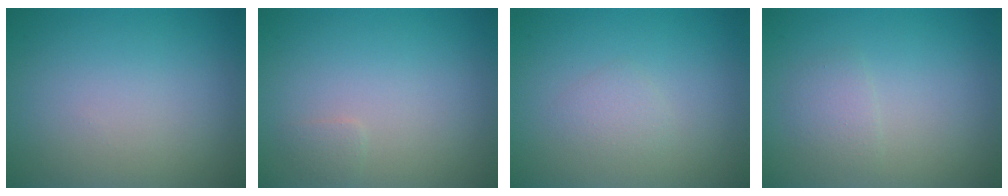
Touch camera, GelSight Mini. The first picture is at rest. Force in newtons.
{"total": 0.7, "press": 0.7, "slide": 0.0}
{"total": 1.1, "press": 1.1, "slide": 0.0}
{"total": 1.3, "press": 1.3, "slide": 0.0}